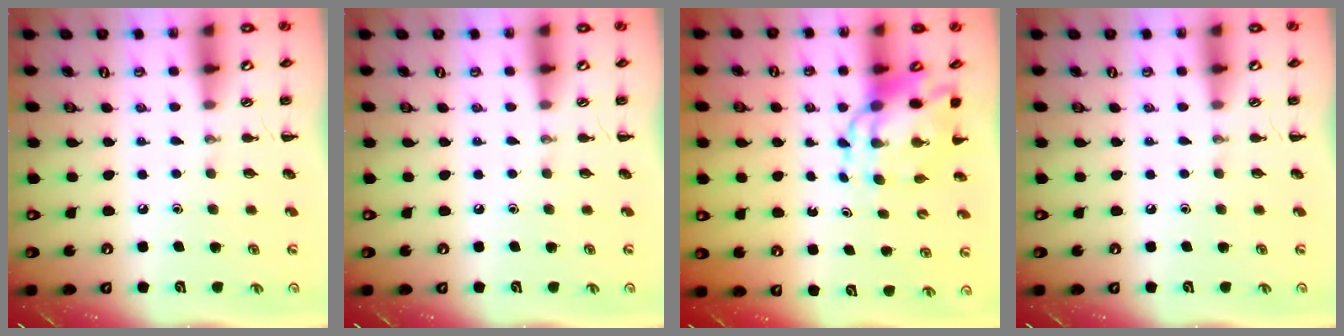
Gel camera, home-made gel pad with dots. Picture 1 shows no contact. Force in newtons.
{"total": 0.0}
{"total": 8.4, "press": 8.0, "slide": 2.2}
{"total": 0.0}